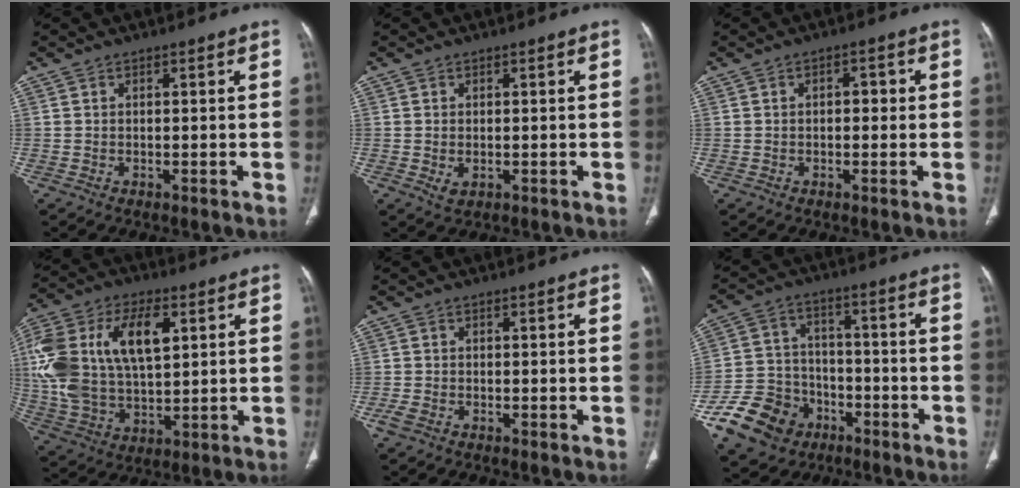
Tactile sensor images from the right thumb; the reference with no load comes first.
{"total": 2.0, "force": [-0.3, 1.4, 1.4], "torque": [-0.027, -0.004, 0.001]}
{"total": 2.4, "force": [0.1, 1.4, 1.9], "torque": [-0.019, 0.009, -0.002]}
{"total": 22.8, "force": [5.5, 12.7, 18.1], "torque": [-0.372, 0.003, 0.103]}
{"total": 1.9, "force": [-1.1, 1.1, 1.2], "torque": [-0.032, -0.002, -0.022]}
{"total": 14.4, "force": [-7.6, 11.1, 5.1], "torque": [-0.081, 0.053, -0.128]}